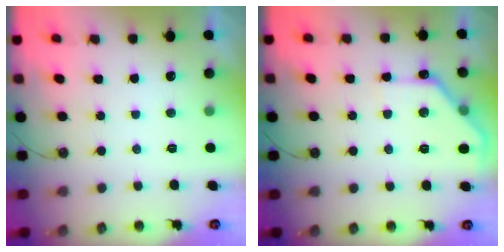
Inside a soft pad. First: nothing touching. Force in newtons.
{"total": 10.9, "press": 10.9, "slide": 0.5}